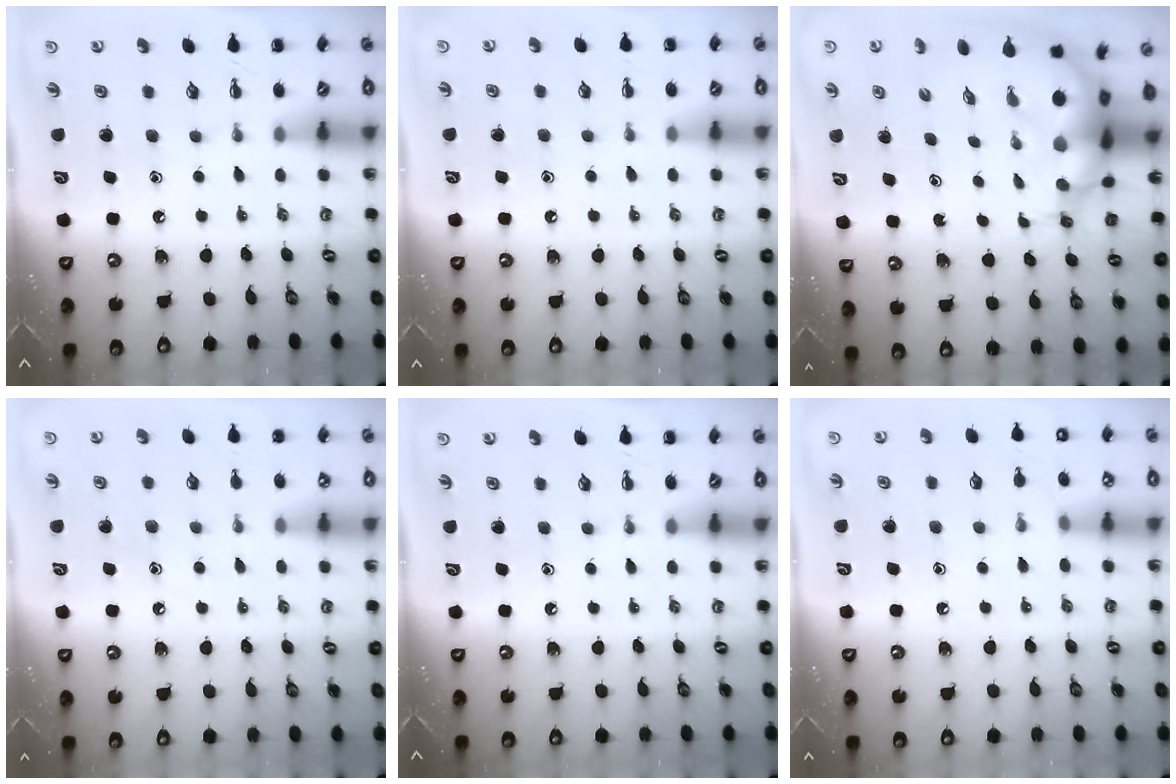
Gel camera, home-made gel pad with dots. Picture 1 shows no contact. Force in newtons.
{"total": 3.3, "press": 3.1, "slide": 1.1}
{"total": 8.3, "press": 7.9, "slide": 2.4}
{"total": 6.7, "press": 6.4, "slide": 1.8}
{"total": 0.0}
{"total": 6.1, "press": 5.8, "slide": 1.9}